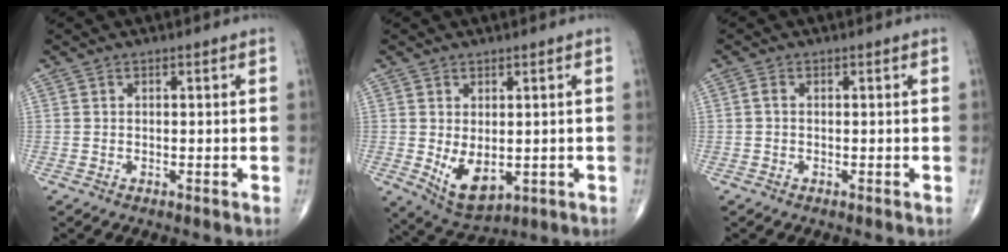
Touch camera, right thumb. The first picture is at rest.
{"total": 7.6, "force": [-0.8, 4.4, 6.2], "torque": [-0.092, -0.013, 0.007]}
{"total": 0.9, "force": [-0.1, 0.6, 0.7], "torque": [-0.013, 0.000, -0.005]}